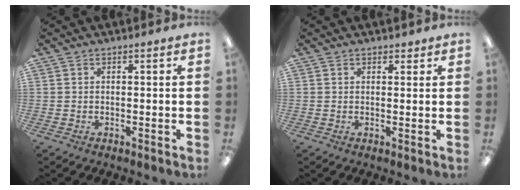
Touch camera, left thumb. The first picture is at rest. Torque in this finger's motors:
{"motor_torque": [0.19, -0.04, -0.45, 0.27, -0.06]}